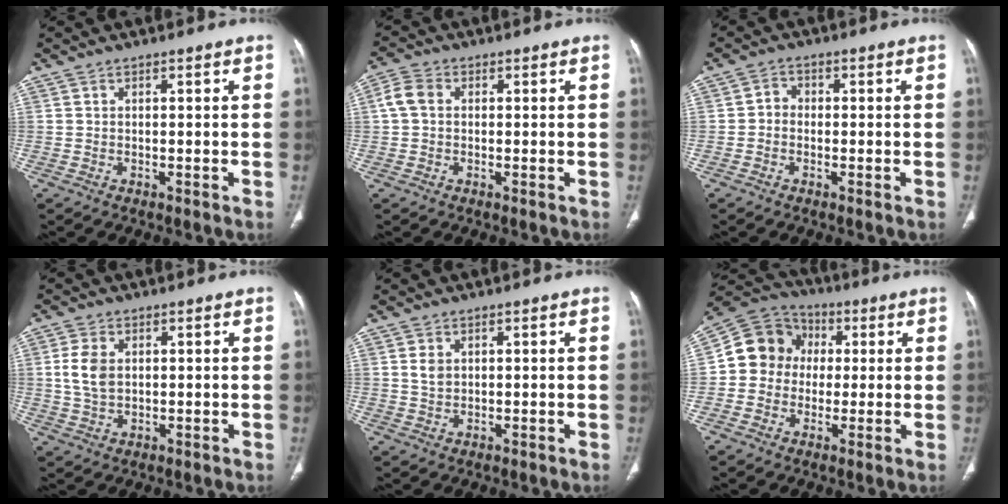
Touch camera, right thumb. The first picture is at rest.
{"total": 4.2, "force": [0.6, 3.2, 2.7], "torque": [-0.059, 0.014, 0.008]}
{"total": 2.3, "force": [-0.4, 1.9, 1.1], "torque": [-0.002, 0.010, -0.016]}
{"total": 5.8, "force": [1.0, 3.8, 4.2], "torque": [-0.085, 0.000, 0.022]}
{"total": 2.5, "force": [0.8, 1.8, 1.5], "torque": [-0.022, -0.003, 0.020]}
{"total": 11.4, "force": [0.9, 10.4, 4.8], "torque": [-0.059, 0.027, 0.002]}